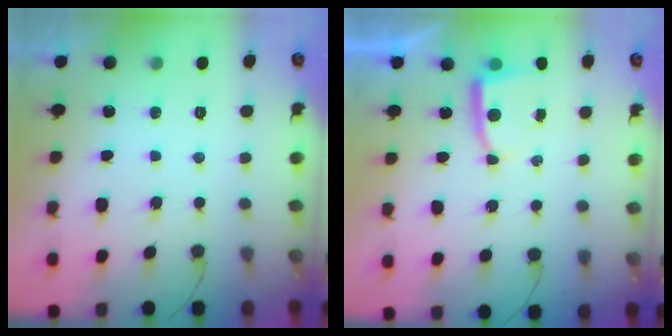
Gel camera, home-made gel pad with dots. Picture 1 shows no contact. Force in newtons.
{"total": 3.5, "press": 3.5, "slide": 0.5}